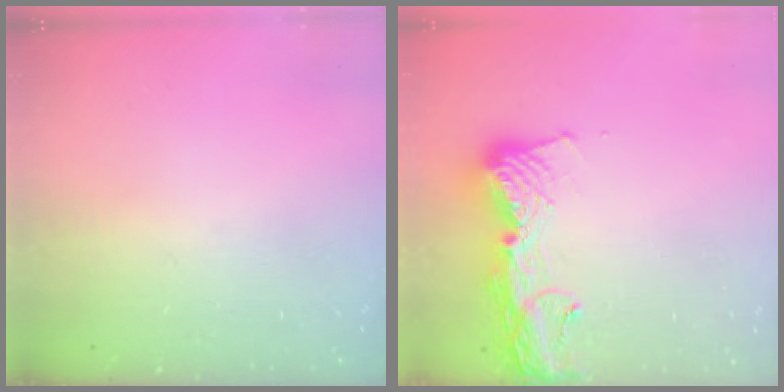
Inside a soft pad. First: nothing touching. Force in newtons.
{"total": 13.9, "press": 13.8, "slide": 1.2}